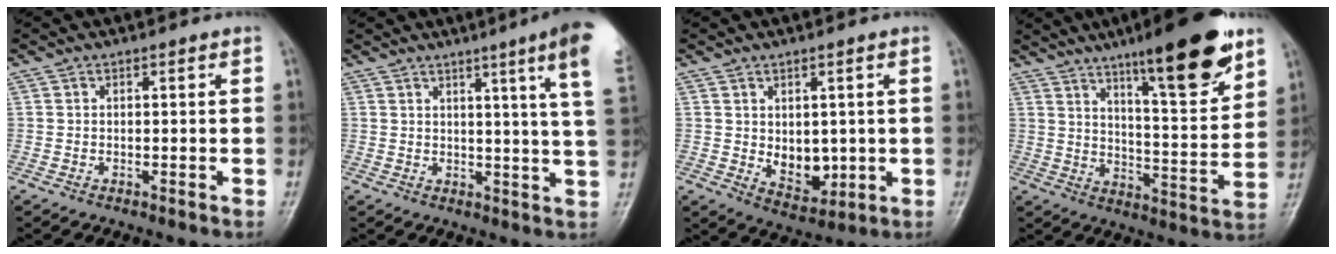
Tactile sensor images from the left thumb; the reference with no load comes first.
{"total": 12.1, "force": [6.5, -0.6, 10.1], "torque": [-0.130, -0.030, 0.065]}
{"total": 7.0, "force": [0.0, 4.7, 5.2], "torque": [-0.050, -0.016, 0.020]}
{"total": 18.5, "force": [11.7, 3.7, 13.9], "torque": [-0.178, -0.065, 0.181]}